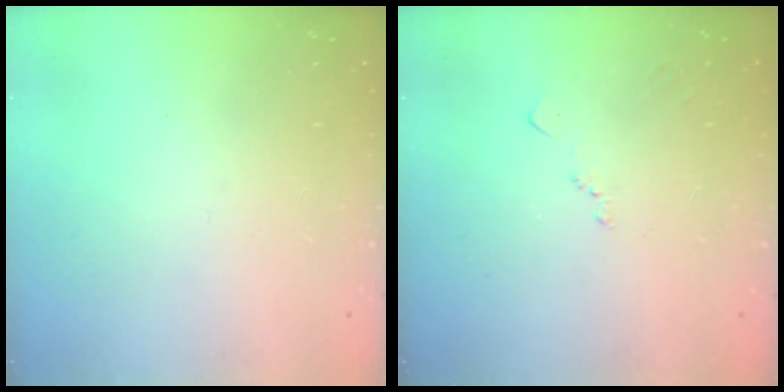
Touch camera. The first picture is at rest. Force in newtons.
{"total": 6.6, "press": 6.5, "slide": 0.8}